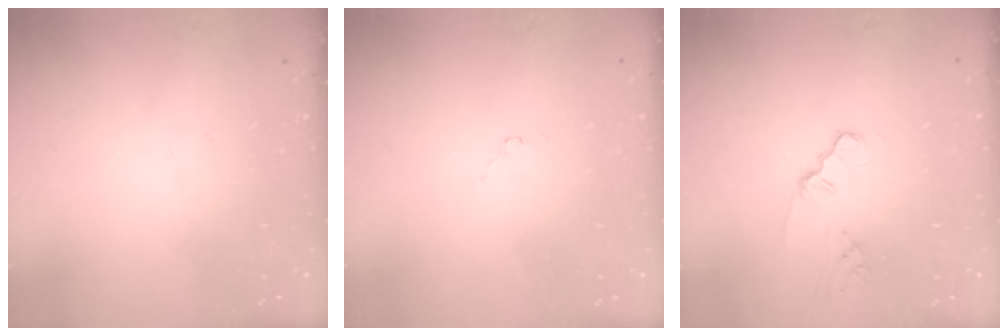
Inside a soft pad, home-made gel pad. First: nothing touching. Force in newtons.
{"total": 1.8, "press": 1.7, "slide": 0.4}
{"total": 0.9, "press": 0.8, "slide": 0.3}